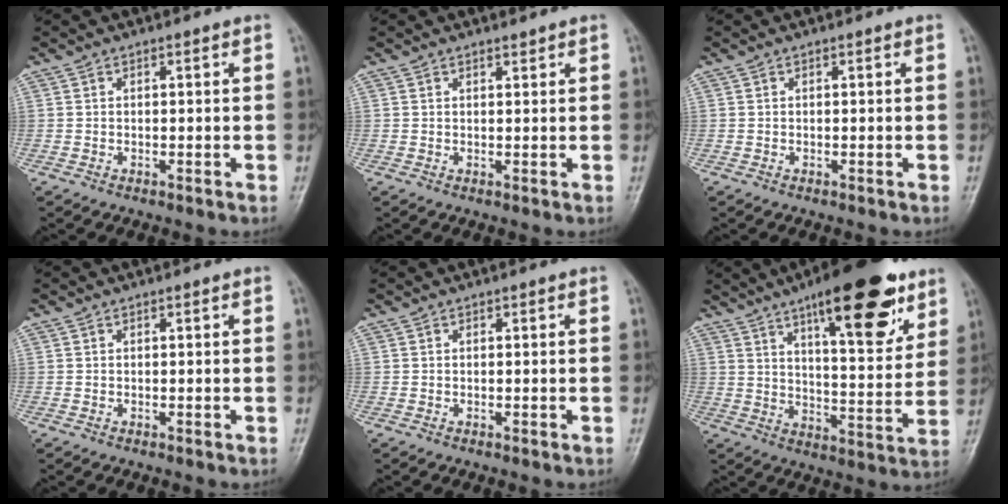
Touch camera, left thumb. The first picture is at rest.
{"total": 0.8, "force": [0.8, 0.2, 0.2], "torque": [-0.005, -0.007, 0.012]}
{"total": 0.0}
{"total": 0.0}
{"total": 0.0}
{"total": 20.7, "force": [12.2, 6.6, 15.4], "torque": [-0.190, -0.051, 0.184]}